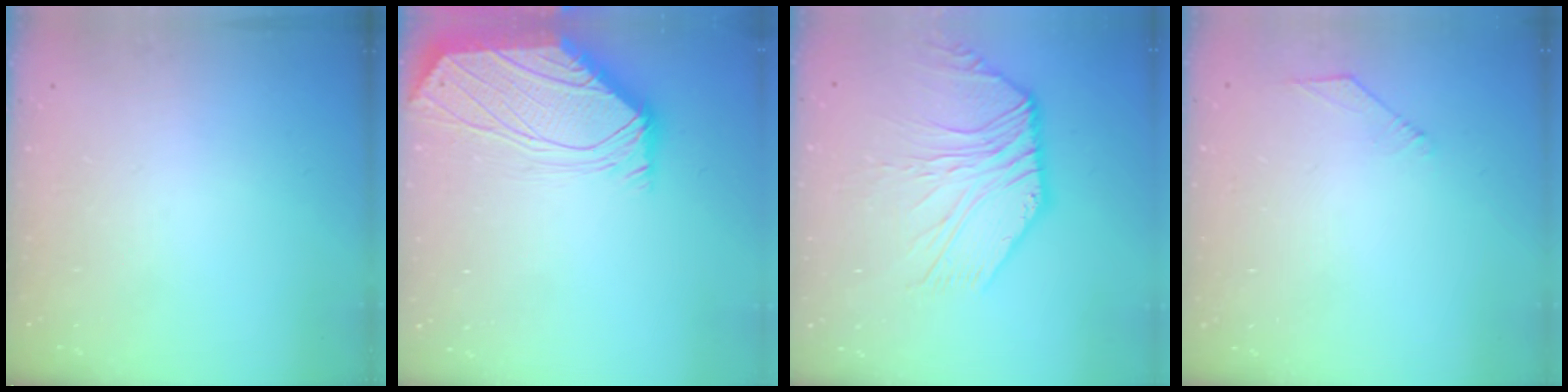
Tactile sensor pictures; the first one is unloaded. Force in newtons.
{"total": 0.0}
{"total": 7.7, "press": 7.6, "slide": 0.7}
{"total": 3.0, "press": 2.9, "slide": 0.7}